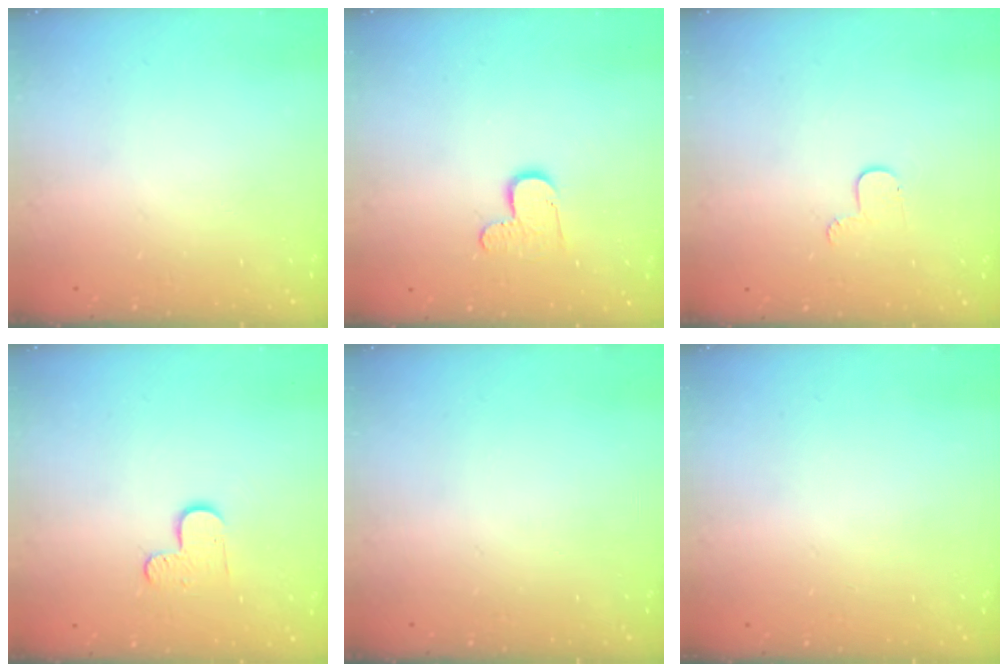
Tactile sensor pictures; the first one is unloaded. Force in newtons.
{"total": 7.7, "press": 7.6, "slide": 0.4}
{"total": 3.8, "press": 3.8, "slide": 0.4}
{"total": 5.5, "press": 5.5, "slide": 0.4}
{"total": 0.0}
{"total": 0.8, "press": 0.5, "slide": 0.6}